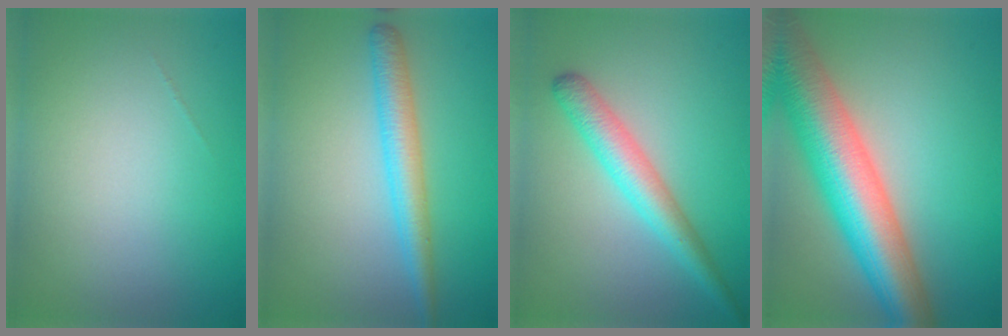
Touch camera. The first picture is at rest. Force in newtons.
{"total": 3.4, "press": 3.4, "slide": 0.0}
{"total": 3.9, "press": 3.9, "slide": 0.1}
{"total": 11.0, "press": 10.9, "slide": 0.5}